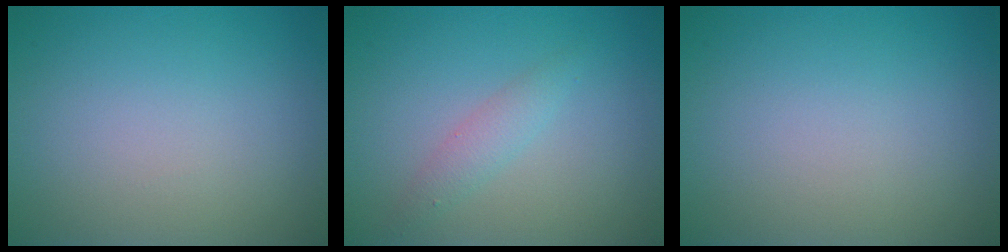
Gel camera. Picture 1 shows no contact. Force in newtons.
{"total": 1.6, "press": 1.6, "slide": 0.1}
{"total": 0.0}